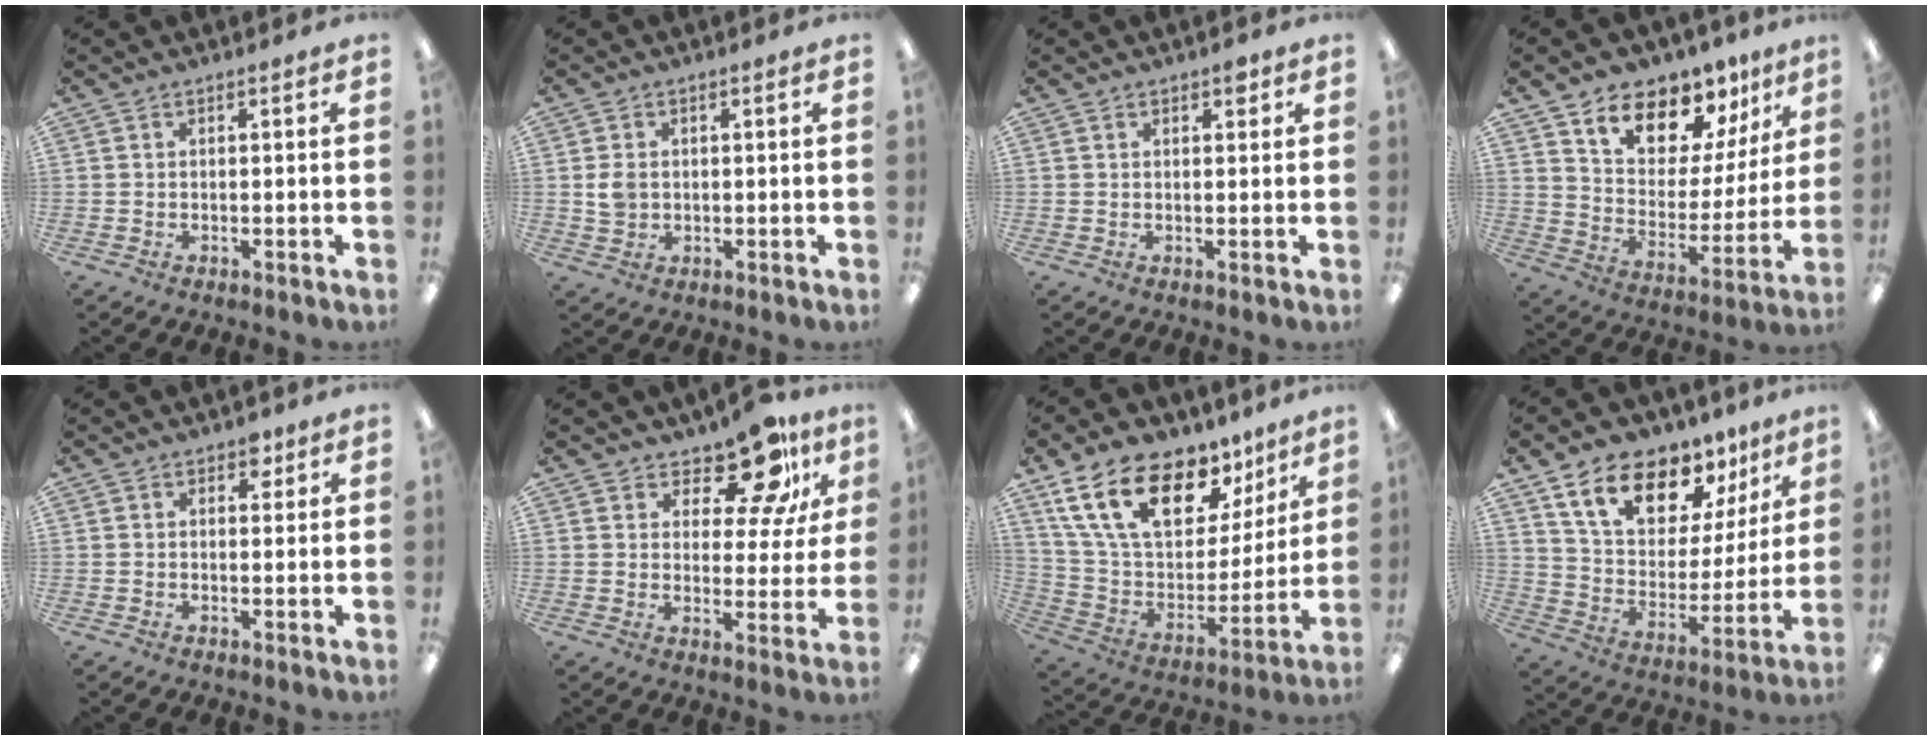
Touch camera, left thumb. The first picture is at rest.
{"total": 3.2, "force": [0.3, 2.6, 1.8], "torque": [-0.029, 0.002, 0.004]}
{"total": 2.1, "force": [1.3, 1.1, 1.1], "torque": [-0.007, -0.003, 0.020]}
{"total": 12.6, "force": [10.4, 6.2, 3.6], "torque": [-0.070, -0.088, 0.189]}
{"total": 2.7, "force": [1.7, 1.7, 1.3], "torque": [-0.004, -0.007, 0.025]}
{"total": 12.7, "force": [9.2, 5.7, 6.5], "torque": [-0.096, -0.060, 0.165]}
{"total": 22.0, "force": [13.2, 11.4, 13.4], "torque": [-0.245, -0.063, 0.239]}
{"total": 16.4, "force": [11.7, 8.5, 7.7], "torque": [-0.145, -0.067, 0.211]}